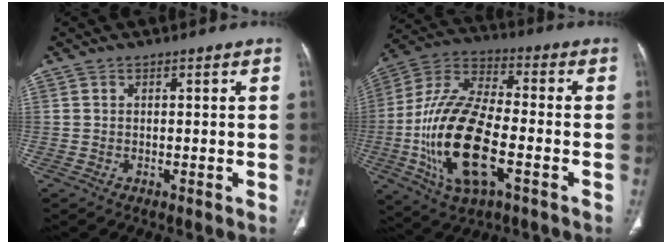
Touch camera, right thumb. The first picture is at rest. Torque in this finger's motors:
{"motor_torque": [0.58, 2.48, 2.44, -0.33, 0.63]}